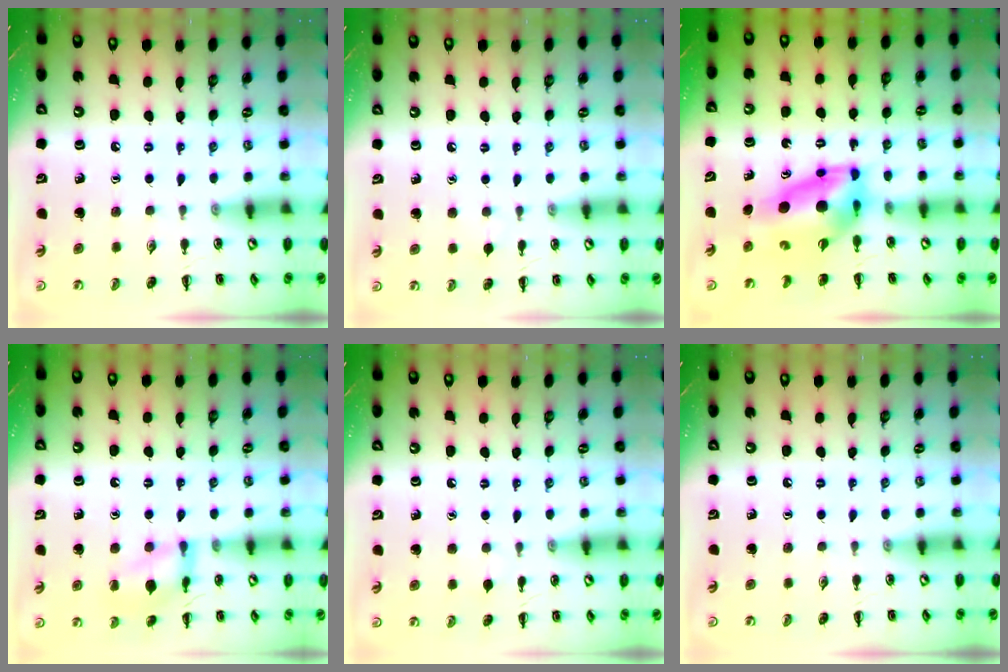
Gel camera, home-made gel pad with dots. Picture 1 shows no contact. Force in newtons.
{"total": 2.6, "press": 2.3, "slide": 1.1}
{"total": 8.4, "press": 8.0, "slide": 2.7}
{"total": 11.7, "press": 11.7, "slide": 0.4}
{"total": 3.4, "press": 3.1, "slide": 1.3}
{"total": 0.0}